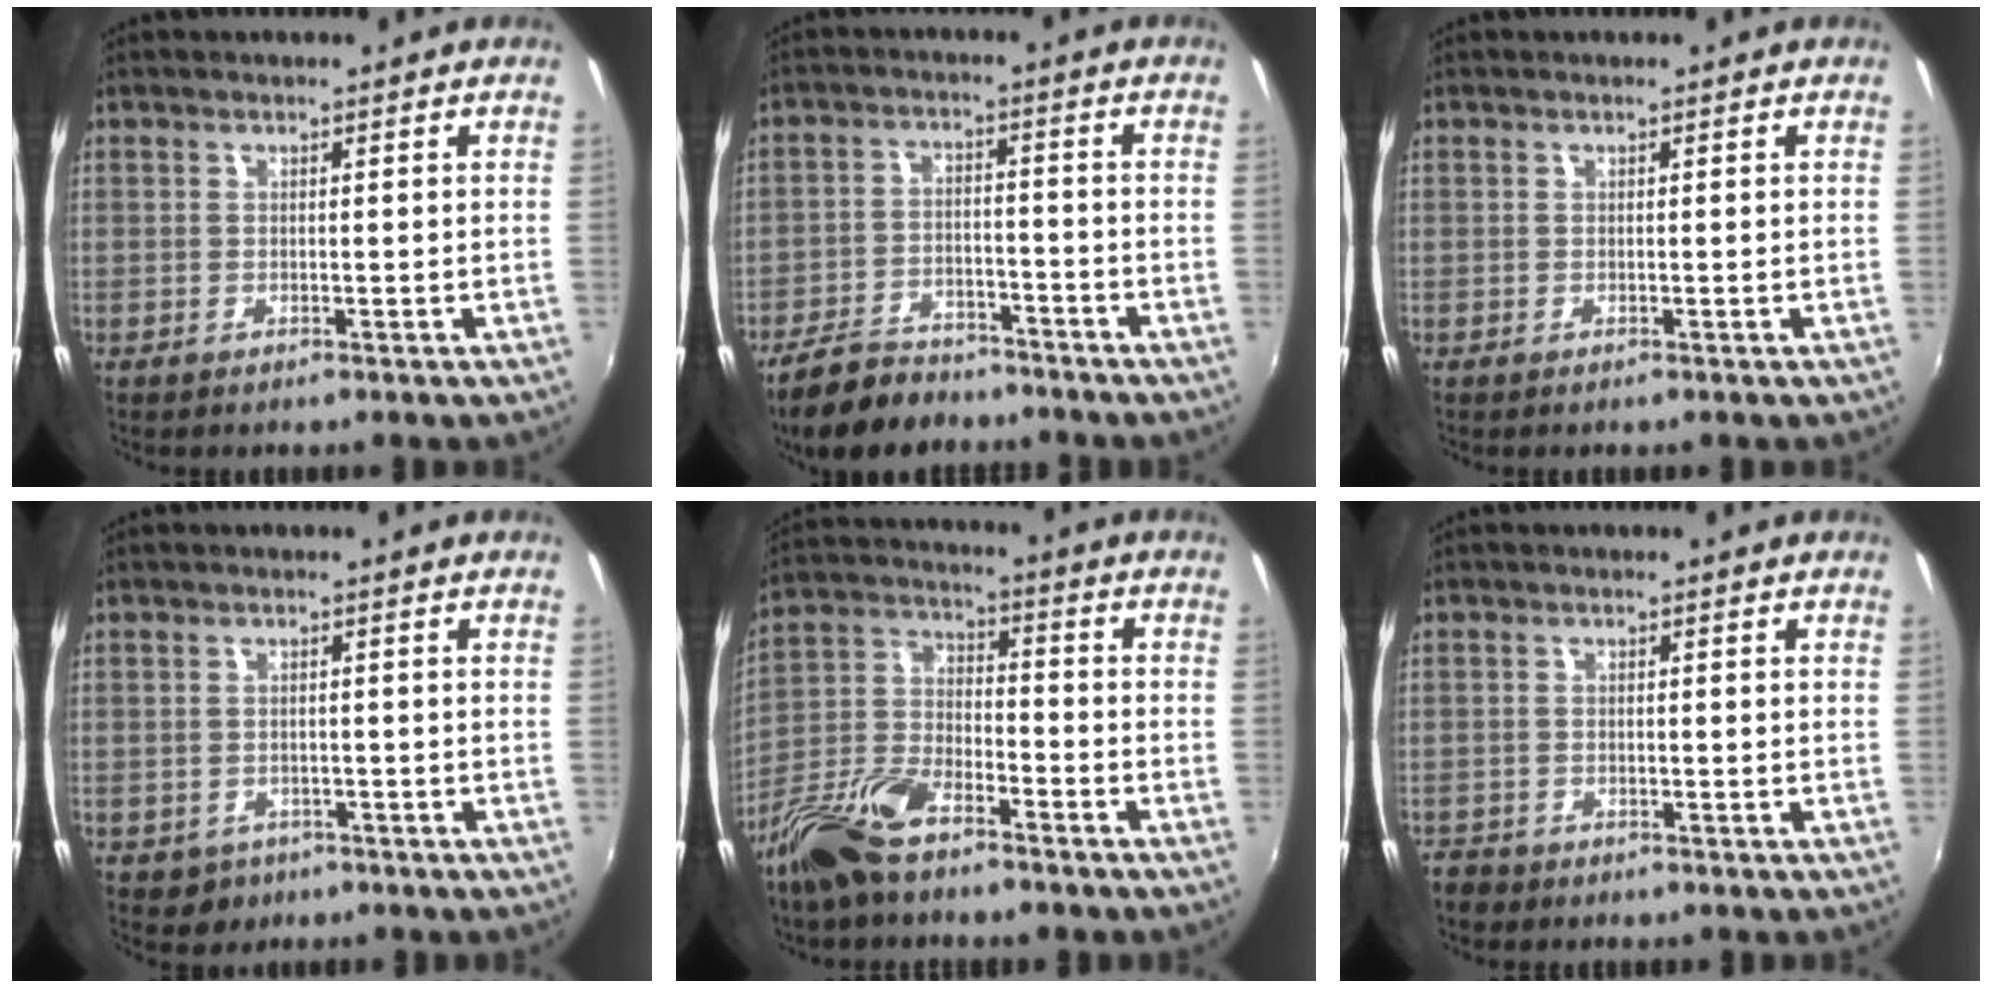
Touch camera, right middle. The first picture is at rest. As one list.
[{"total": 11.0, "force": [-9.1, 4.5, 4.3], "torque": [-0.112, -0.005, -0.147]}, {"total": 0.0}, {"total": 3.9, "force": [-1.8, 3.3, 0.9], "torque": [-0.030, -0.003, -0.020]}, {"total": 14.1, "force": [-9.5, 6.1, 8.4], "torque": [-0.191, -0.009, -0.187]}, {"total": 3.0, "force": [-2.4, 1.8, 0.6], "torque": [-0.023, -0.005, -0.047]}]